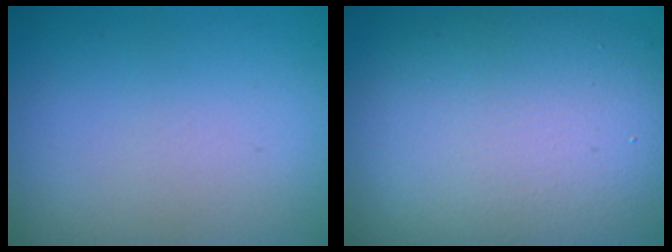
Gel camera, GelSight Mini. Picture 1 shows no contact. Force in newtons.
{"total": 12.3, "press": 12.2, "slide": 1.1}